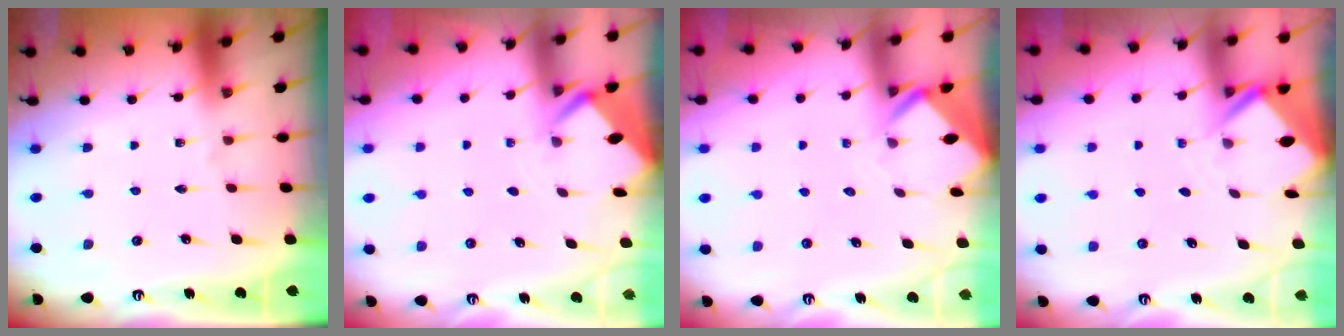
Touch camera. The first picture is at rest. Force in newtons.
{"total": 2.4, "press": 2.4, "slide": 0.1}
{"total": 2.4, "press": 2.4, "slide": 0.1}
{"total": 2.4, "press": 2.4, "slide": 0.1}